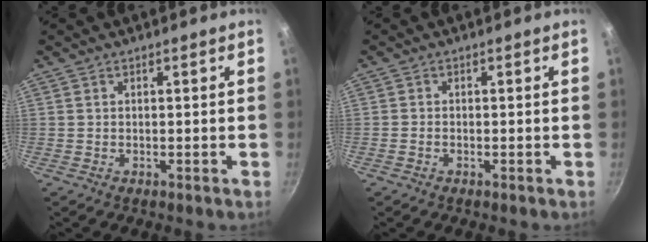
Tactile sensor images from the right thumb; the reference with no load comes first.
{"total": 0.6, "force": [-0.5, 0.4, 0.2], "torque": [-0.009, 0.004, -0.012]}